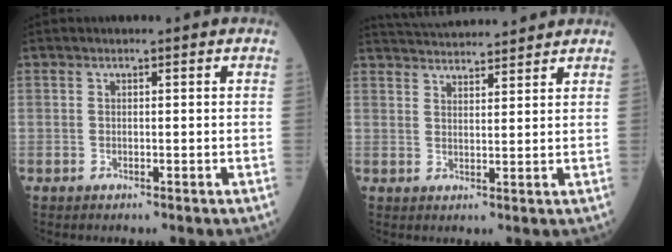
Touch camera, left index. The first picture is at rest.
{"total": 10.3, "force": [9.9, 0.8, 2.6], "torque": [-0.050, 0.027, 0.148]}